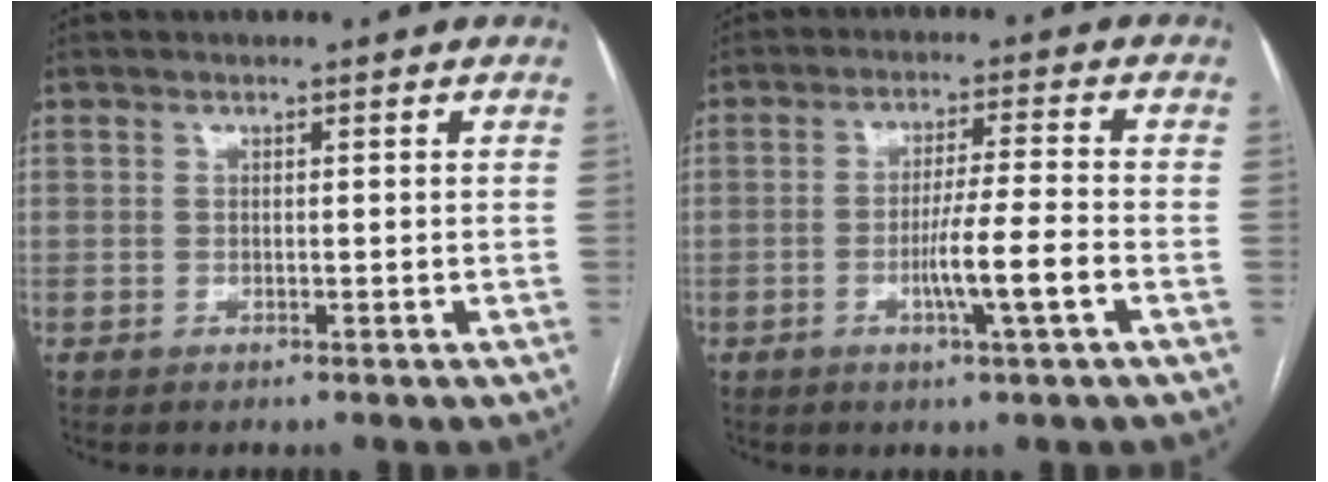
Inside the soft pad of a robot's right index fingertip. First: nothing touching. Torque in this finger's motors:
{"motor_torque": [1.81, 0.02, 0.67, 0.15]}